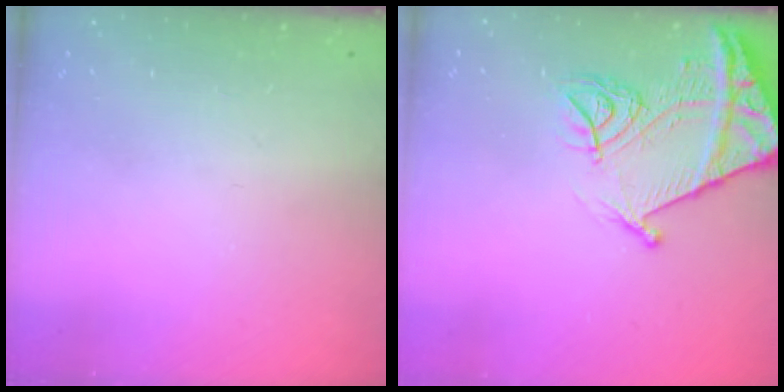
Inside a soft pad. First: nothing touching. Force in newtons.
{"total": 14.9, "press": 14.8, "slide": 1.6}